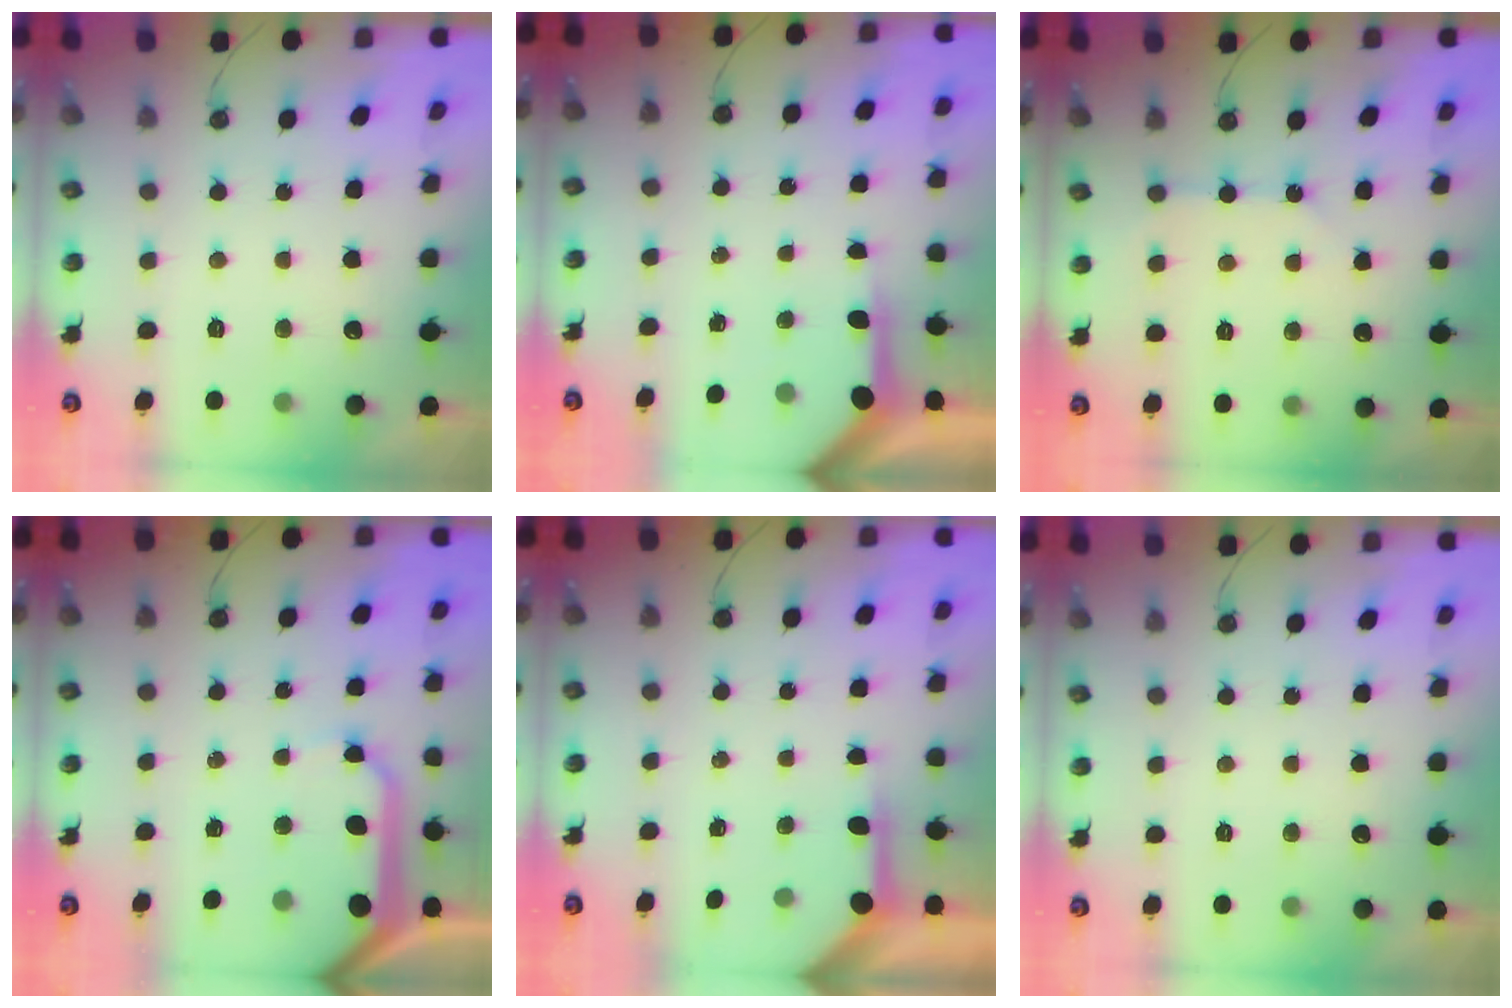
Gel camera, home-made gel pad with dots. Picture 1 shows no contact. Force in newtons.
{"total": 4.4, "press": 4.3, "slide": 0.4}
{"total": 2.3, "press": 2.3, "slide": 0.4}
{"total": 9.8, "press": 9.7, "slide": 1.0}
{"total": 3.8, "press": 3.8, "slide": 0.5}
{"total": 0.0}